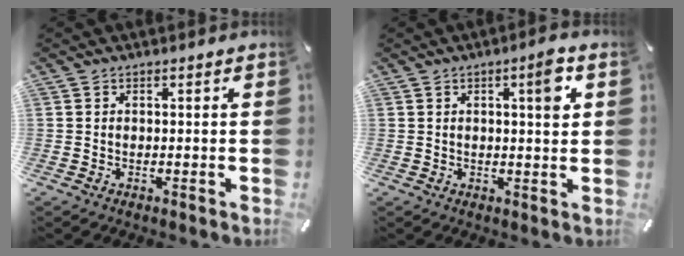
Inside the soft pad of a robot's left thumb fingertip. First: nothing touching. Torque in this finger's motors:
{"motor_torque": [1.00, 1.00, 0.56, -0.63, 0.08]}